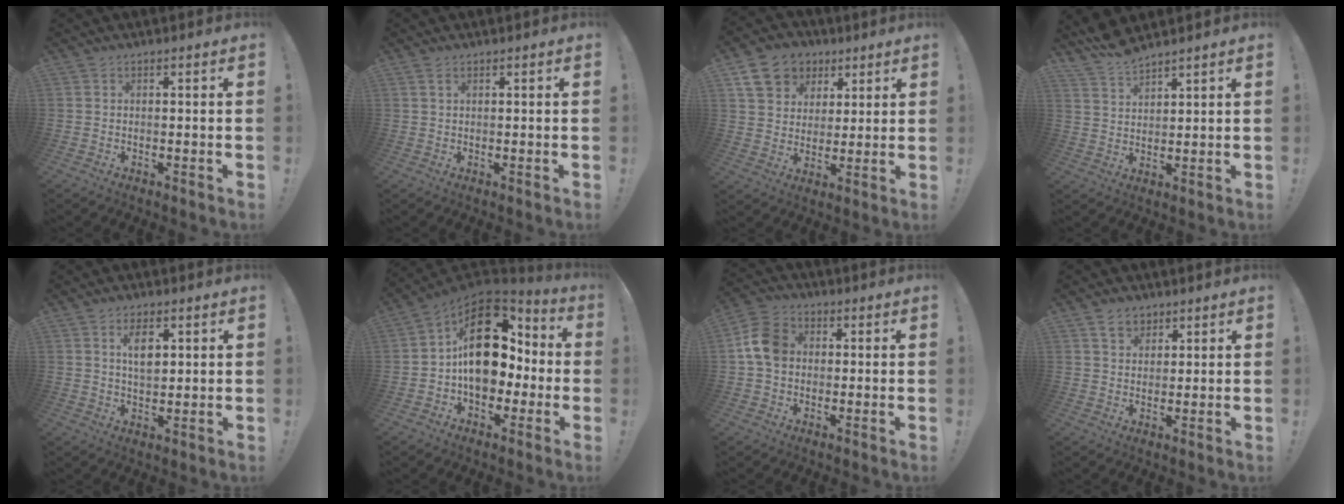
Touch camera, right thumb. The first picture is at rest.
{"total": 1.5, "force": [0.8, 0.8, 1.1], "torque": [-0.023, 0.002, 0.015]}
{"total": 13.1, "force": [6.2, 10.4, 5.0], "torque": [-0.067, -0.030, 0.125]}
{"total": 6.1, "force": [5.7, 1.3, 1.7], "torque": [-0.043, -0.033, 0.109]}
{"total": 6.4, "force": [2.4, 3.4, 4.8], "torque": [-0.070, -0.004, 0.038]}
{"total": 21.5, "force": [2.7, 14.5, 15.6], "torque": [-0.233, 0.003, 0.056]}
{"total": 10.6, "force": [1.2, 8.3, 6.4], "torque": [-0.113, 0.017, 0.028]}
{"total": 5.6, "force": [3.7, 3.8, 1.8], "torque": [-0.019, -0.018, 0.068]}